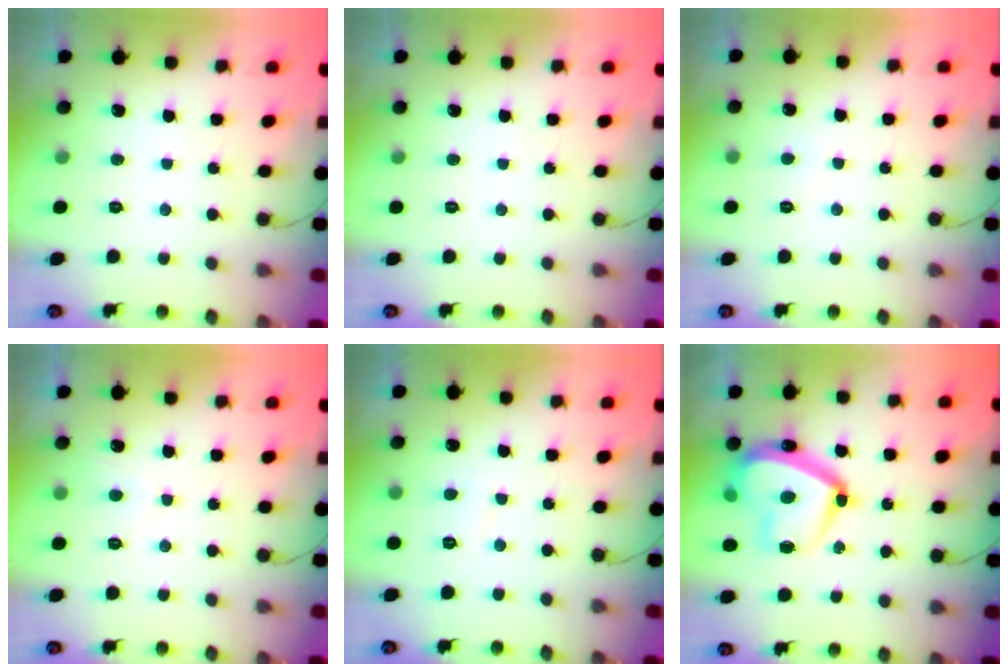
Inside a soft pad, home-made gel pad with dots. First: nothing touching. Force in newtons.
{"total": 0.0}
{"total": 2.3, "press": 2.3, "slide": 0.2}
{"total": 2.9, "press": 2.9, "slide": 0.4}
{"total": 2.7, "press": 2.7, "slide": 0.3}
{"total": 18.4, "press": 18.3, "slide": 1.4}